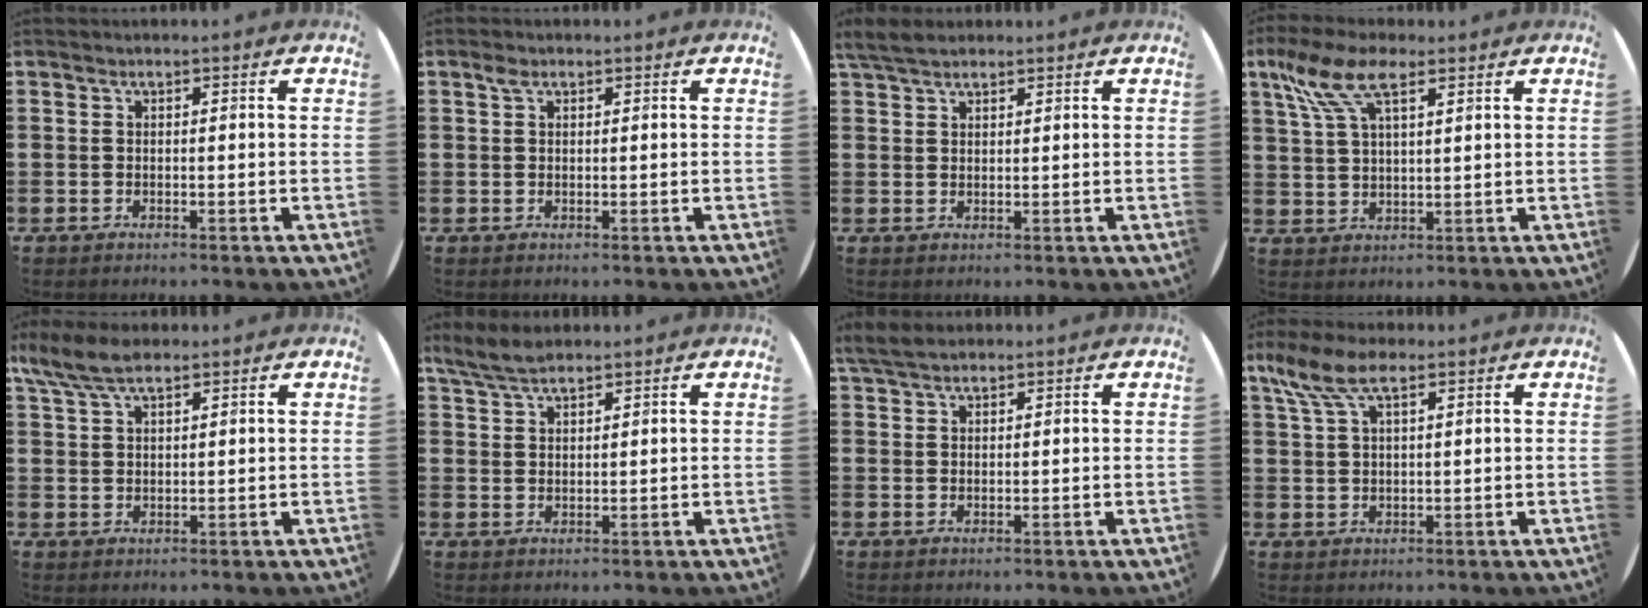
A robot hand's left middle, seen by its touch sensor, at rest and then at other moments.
{"total": 1.1, "force": [0.6, 0.6, 0.6], "torque": [-0.005, 0.002, 0.009]}
{"total": 3.4, "force": [2.9, 1.1, 1.4], "torque": [-0.033, 0.005, 0.055]}
{"total": 8.0, "force": [4.8, 3.1, 5.6], "torque": [-0.123, 0.003, 0.085]}
{"total": 5.7, "force": [4.3, 2.0, 3.1], "torque": [-0.063, -0.004, 0.078]}
{"total": 4.2, "force": [3.7, 1.1, 1.8], "torque": [-0.043, -0.001, 0.068]}
{"total": 3.4, "force": [2.9, 1.1, 1.4], "torque": [-0.024, 0.002, 0.053]}
{"total": 6.5, "force": [3.9, 2.5, 4.6], "torque": [-0.099, 0.004, 0.070]}